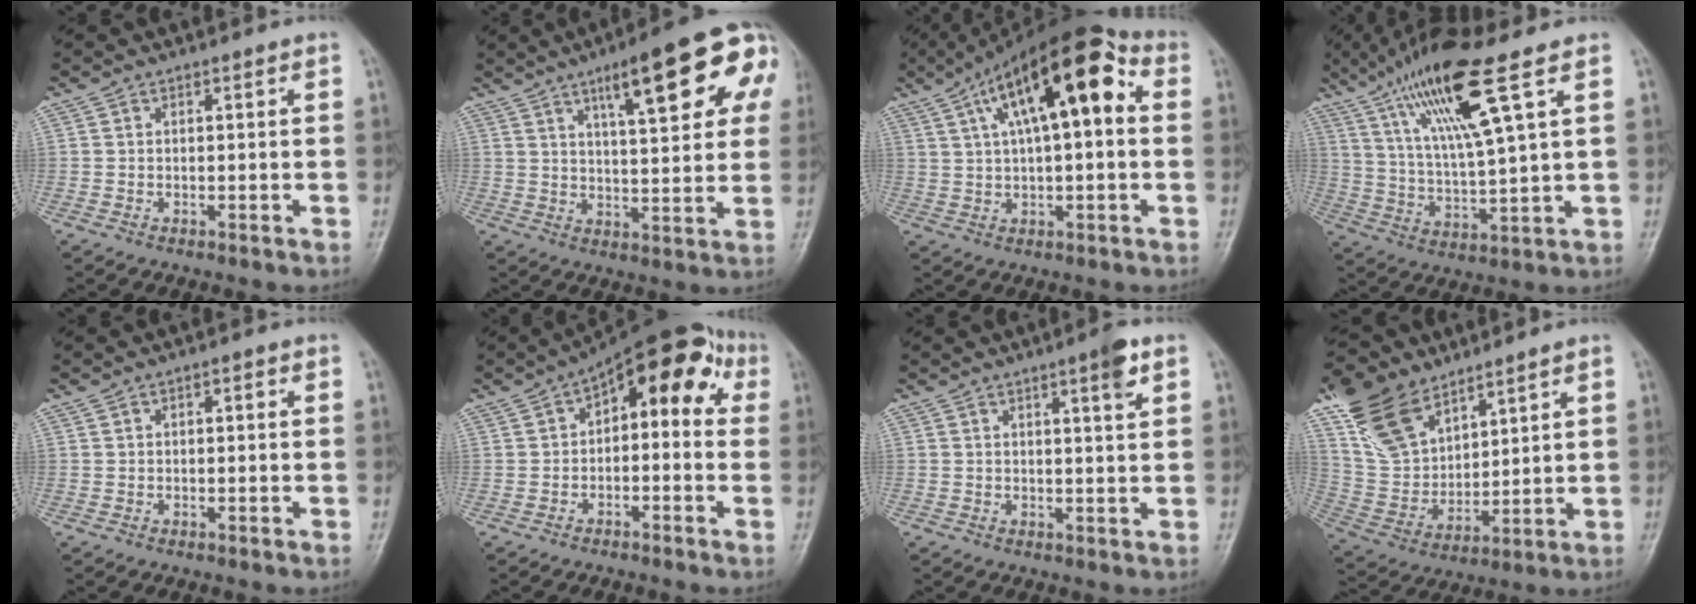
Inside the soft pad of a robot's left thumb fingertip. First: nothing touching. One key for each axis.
{"total": 18.9, "fx": 8.6, "fy": 5.2, "fz": 16.0, "tx": -0.184, "ty": -0.011, "tz": 0.112}
{"total": 17.8, "fx": 5.0, "fy": 6.8, "fz": 15.7, "tx": -0.235, "ty": 0.032, "tz": 0.069}
{"total": 16.2, "fx": 8.3, "fy": 2.4, "fz": 13.8, "tx": -0.269, "ty": -0.024, "tz": 0.158}
{"total": 0.9, "fx": 0.2, "fy": 0.6, "fz": 0.7, "tx": -0.006, "ty": 0.002, "tz": 0.003}
{"total": 11.3, "fx": 2.2, "fy": 6.0, "fz": 9.3, "tx": -0.087, "ty": 0.049, "tz": 0.019}
{"total": 3.7, "fx": 2.1, "fy": 0.4, "fz": 3.1, "tx": -0.042, "ty": -0.012, "tz": 0.029}
{"total": 16.0, "fx": 10.1, "fy": 9.1, "fz": 8.5, "tx": -0.145, "ty": -0.031, "tz": 0.207}